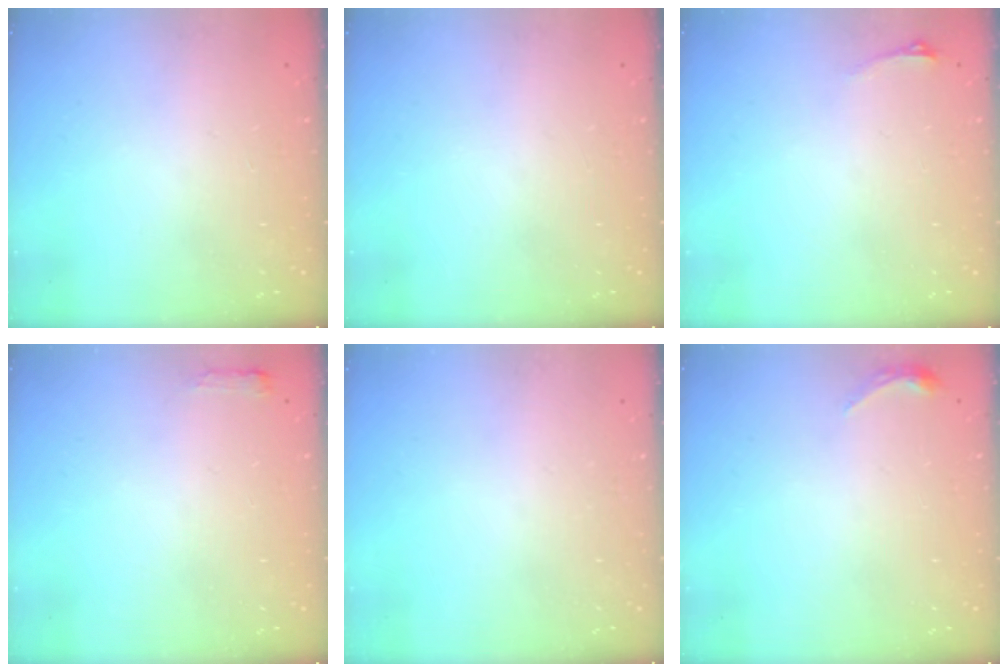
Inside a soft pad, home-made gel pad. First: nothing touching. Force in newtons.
{"total": 0.0}
{"total": 2.9, "press": 2.6, "slide": 1.5}
{"total": 2.7, "press": 2.6, "slide": 0.5}
{"total": 0.0}
{"total": 3.4, "press": 3.3, "slide": 0.6}